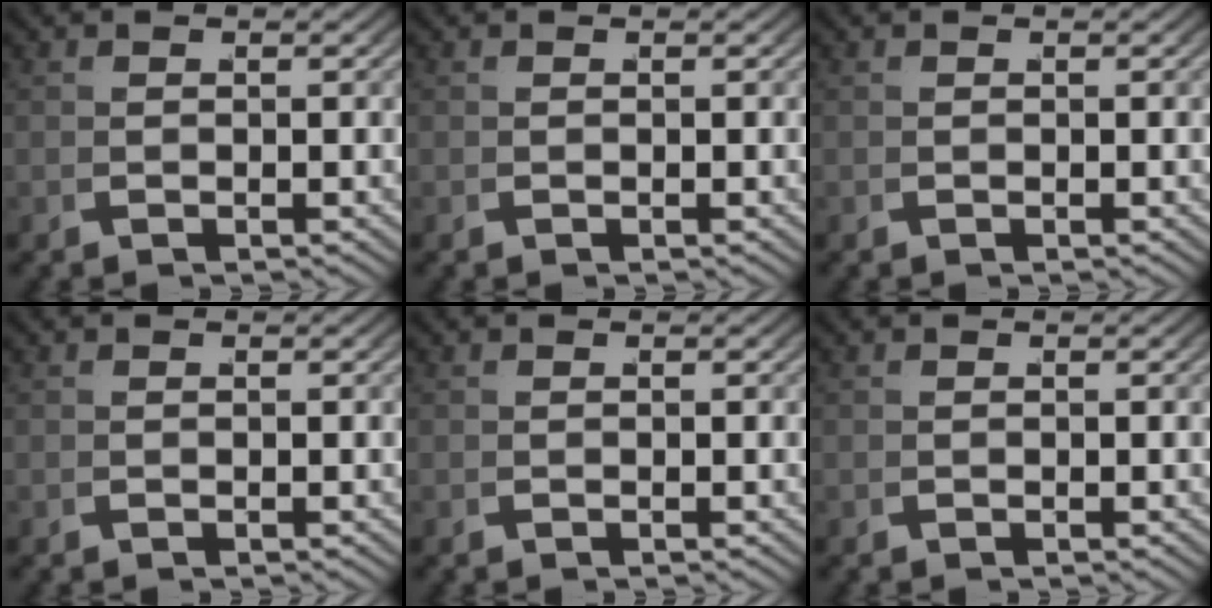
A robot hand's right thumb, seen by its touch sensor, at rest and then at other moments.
{"total": 0.0}
{"total": 0.0}
{"total": 0.0}
{"total": 0.0}
{"total": 0.0}